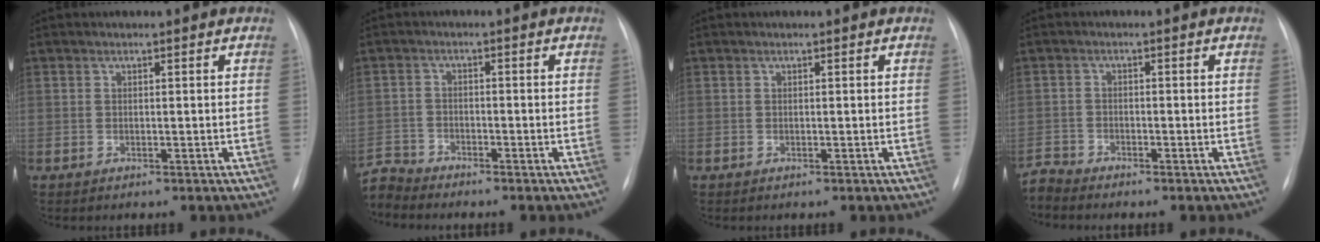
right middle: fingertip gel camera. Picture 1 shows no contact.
{"total": 4.4, "force": [-4.3, 0.1, -0.7], "torque": [0.014, -0.005, -0.085]}
{"total": 0.0}
{"total": 2.6, "force": [-2.5, -0.2, -0.6], "torque": [0.013, -0.016, -0.049]}